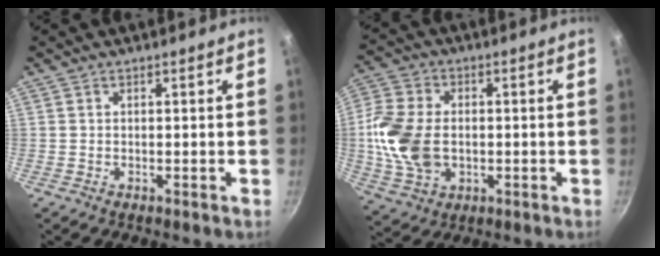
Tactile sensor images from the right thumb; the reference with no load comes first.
{"total": 14.0, "force": [-0.7, 9.9, 9.9], "torque": [-0.186, 0.004, -0.014]}